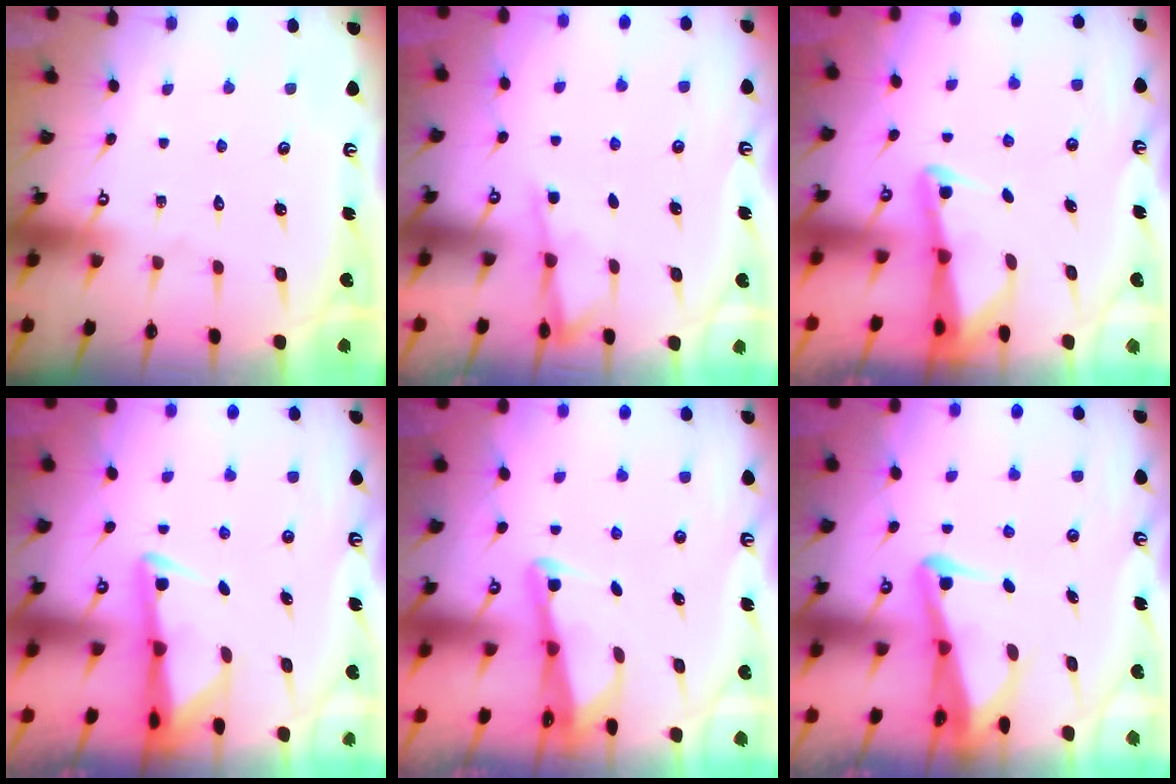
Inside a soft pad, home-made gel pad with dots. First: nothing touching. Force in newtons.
{"total": 3.7, "press": 3.7, "slide": 0.6}
{"total": 2.2, "press": 2.2, "slide": 0.3}
{"total": 2.9, "press": 2.8, "slide": 0.6}
{"total": 2.6, "press": 2.6, "slide": 0.2}
{"total": 4.4, "press": 4.2, "slide": 1.2}